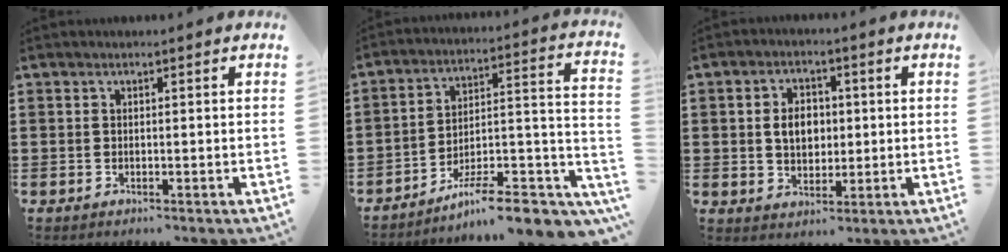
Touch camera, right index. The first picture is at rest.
{"total": 9.4, "force": [-7.1, 2.4, 5.8], "torque": [-0.080, 0.015, -0.129]}
{"total": 4.9, "force": [0.3, 3.4, 3.4], "torque": [-0.059, 0.007, -0.002]}